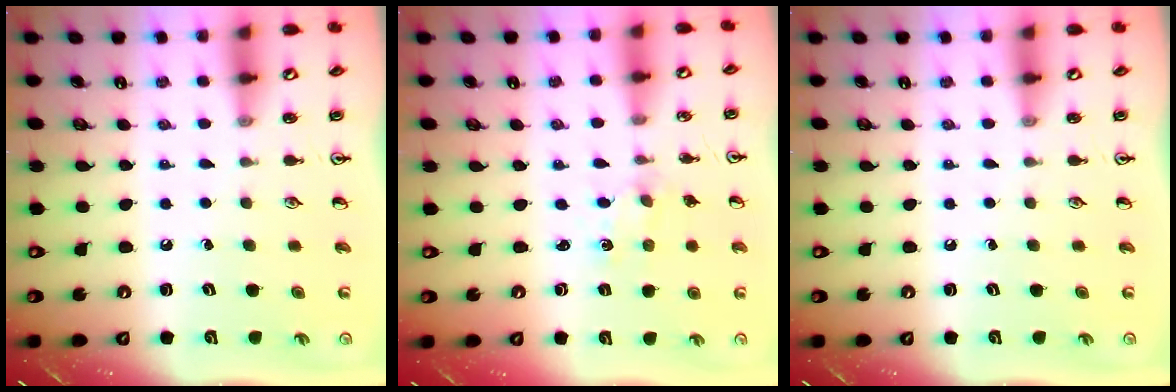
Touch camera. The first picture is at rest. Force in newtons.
{"total": 0.0}
{"total": 0.0}